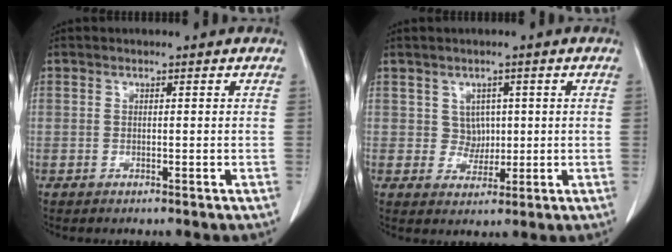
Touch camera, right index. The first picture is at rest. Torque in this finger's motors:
{"motor_torque": [0.04, 0.07, 0.05, 0.01]}